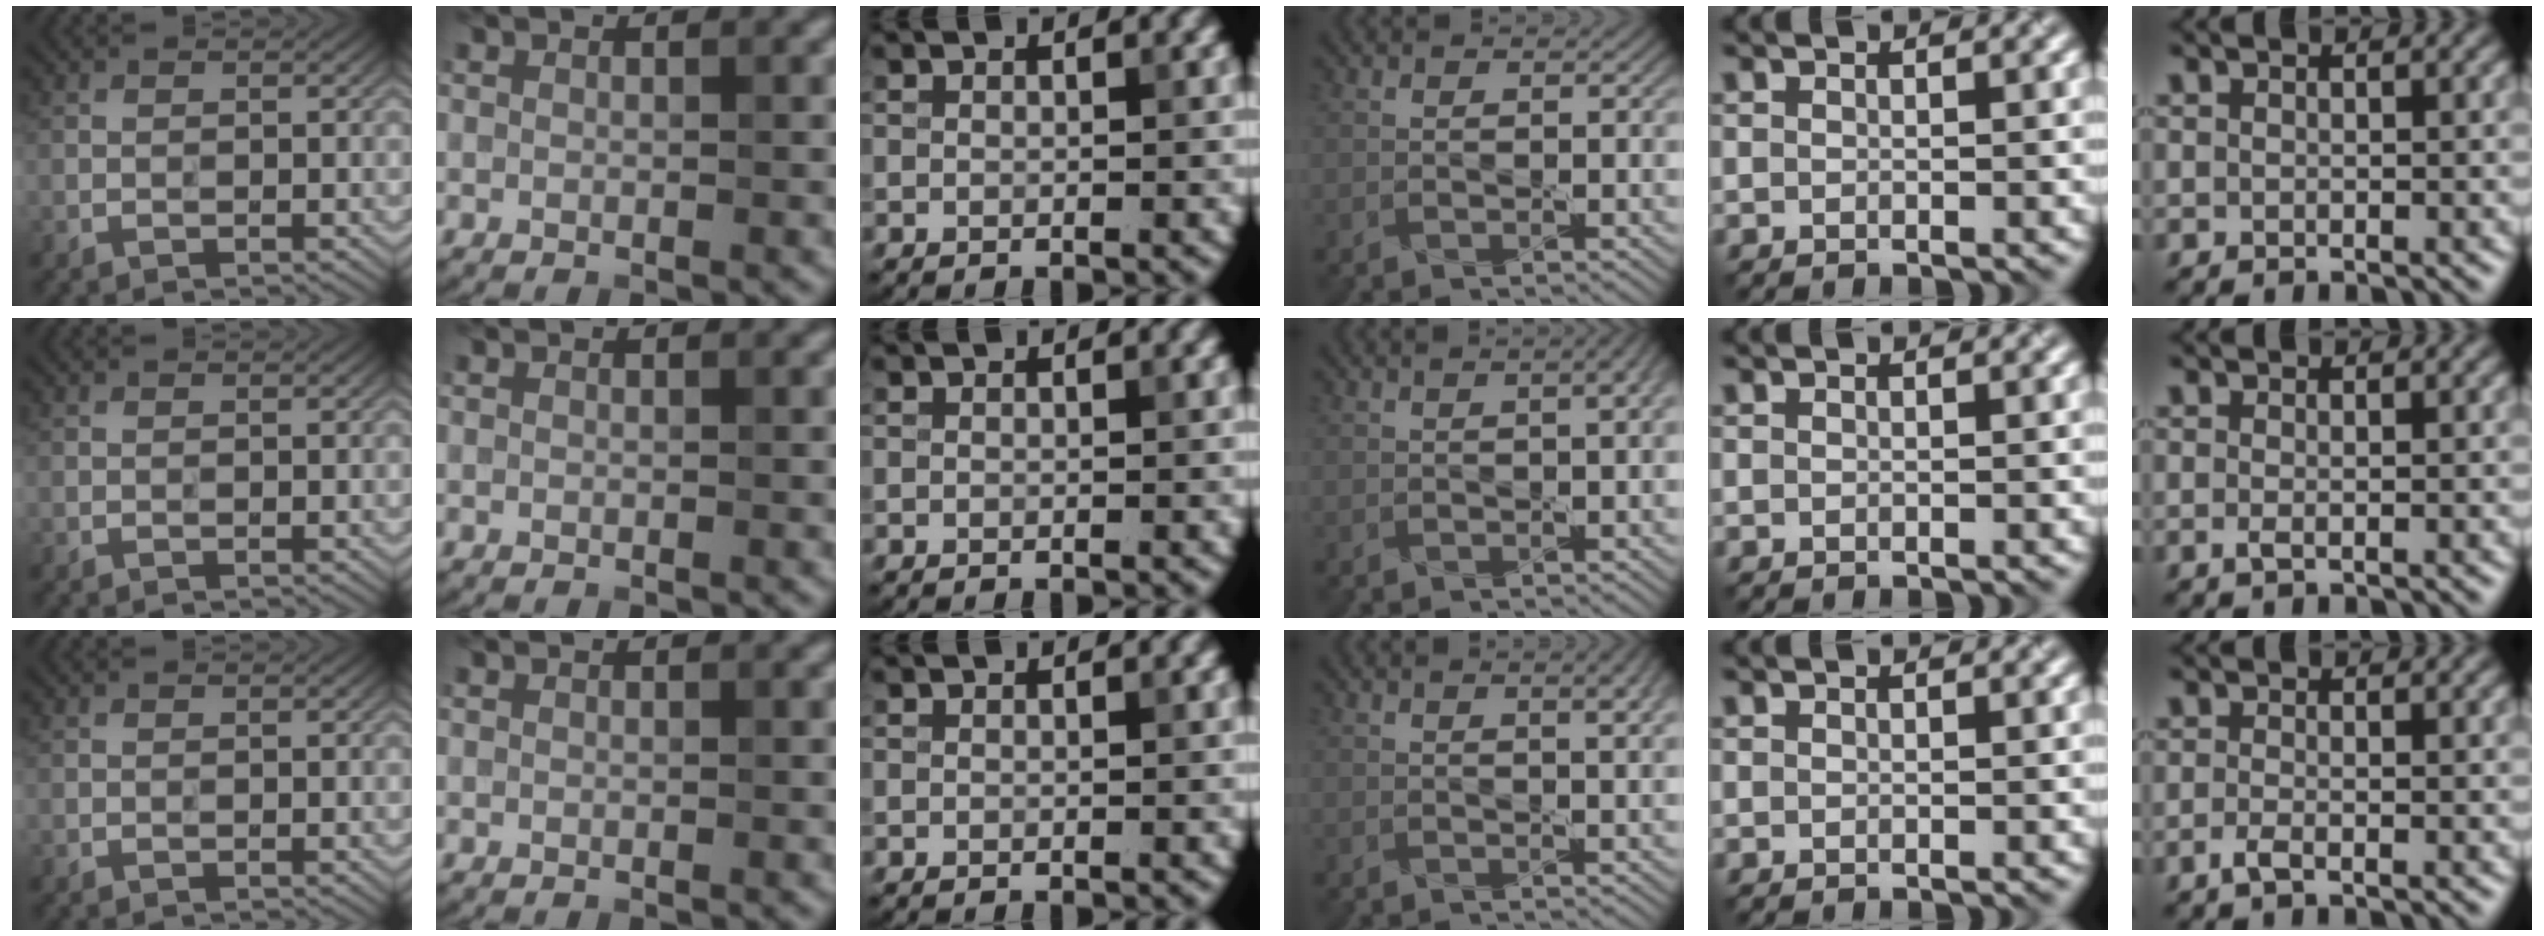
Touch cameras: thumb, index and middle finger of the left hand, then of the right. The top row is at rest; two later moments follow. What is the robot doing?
{"motion": "pour", "object": "sugar"}